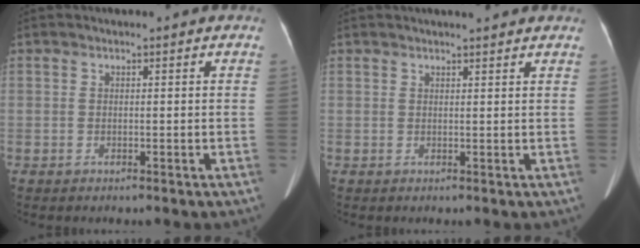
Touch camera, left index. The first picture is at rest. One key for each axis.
{"total": 4.1, "fx": 3.7, "fy": 0.4, "fz": 1.8, "tx": -0.024, "ty": 0.016, "tz": 0.040}